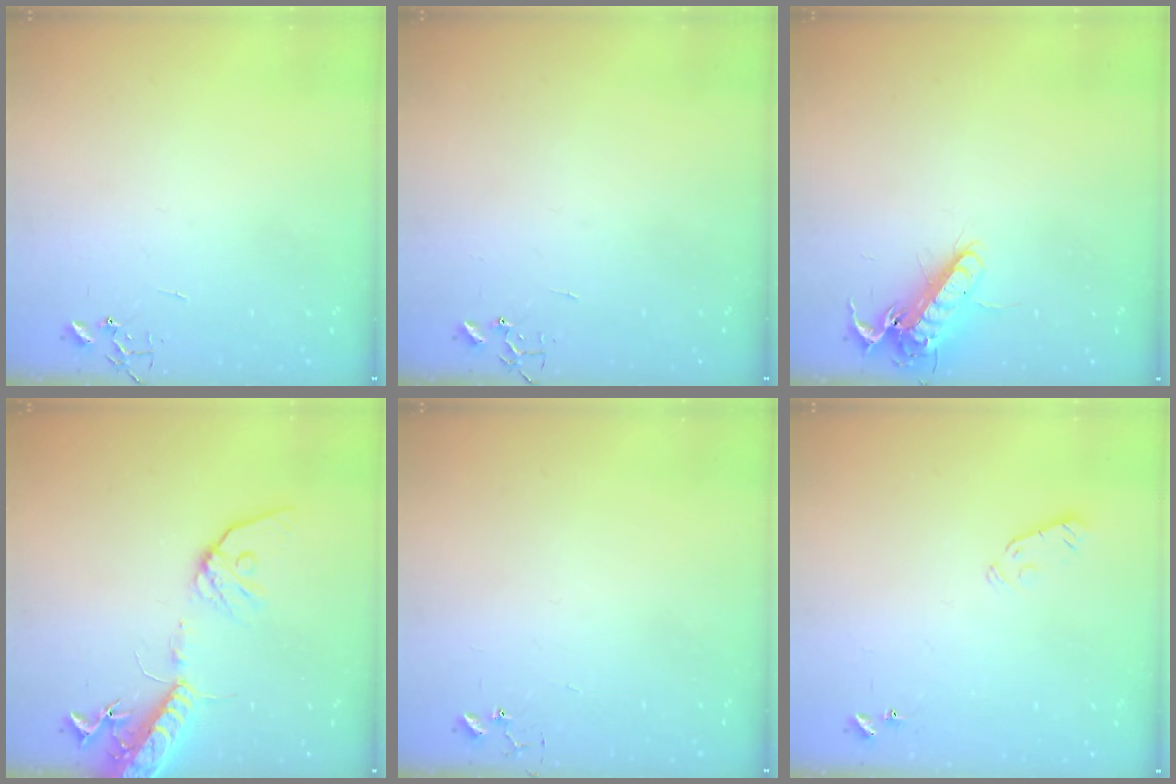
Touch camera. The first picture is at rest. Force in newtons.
{"total": 0.0}
{"total": 13.8, "press": 13.7, "slide": 2.0}
{"total": 16.6, "press": 16.2, "slide": 3.5}
{"total": 3.5, "press": 3.4, "slide": 0.4}
{"total": 3.7, "press": 3.6, "slide": 0.9}